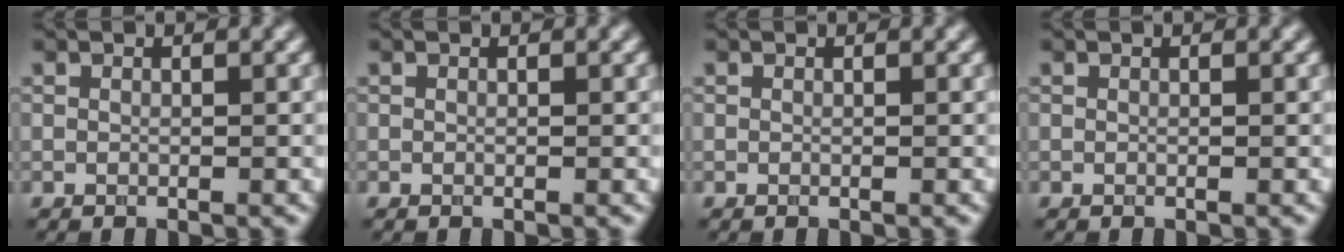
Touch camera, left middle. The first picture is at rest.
{"total": 0.0}
{"total": 0.0}
{"total": 0.0}